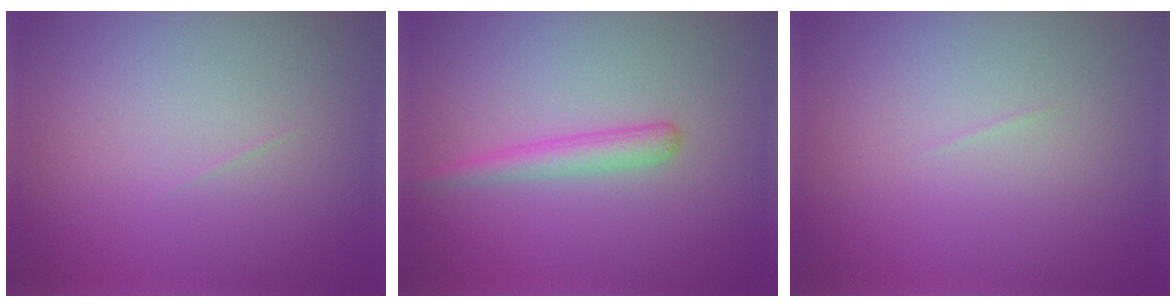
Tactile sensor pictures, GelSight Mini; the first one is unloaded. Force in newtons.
{"total": 2.0, "press": 1.9, "slide": 0.1}
{"total": 0.0}